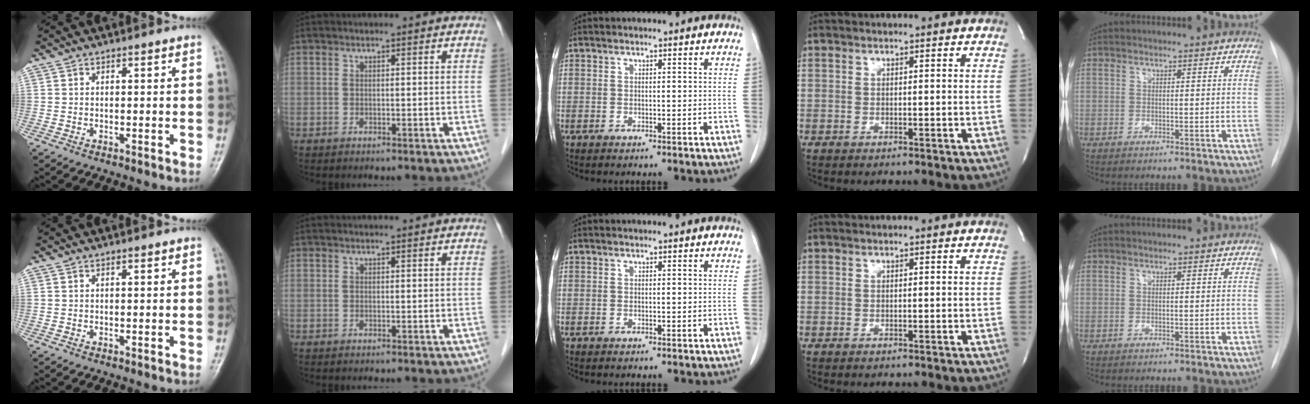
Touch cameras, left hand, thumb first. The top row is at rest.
{"thumb": {"total": 0.5, "force": [0.3, 0.1, 0.4], "torque": [-0.007, 0.001, 0.004]}, "index": {"total": 0.8, "force": [0.8, 0.1, 0.1], "torque": [-0.009, 0.006, 0.013]}}